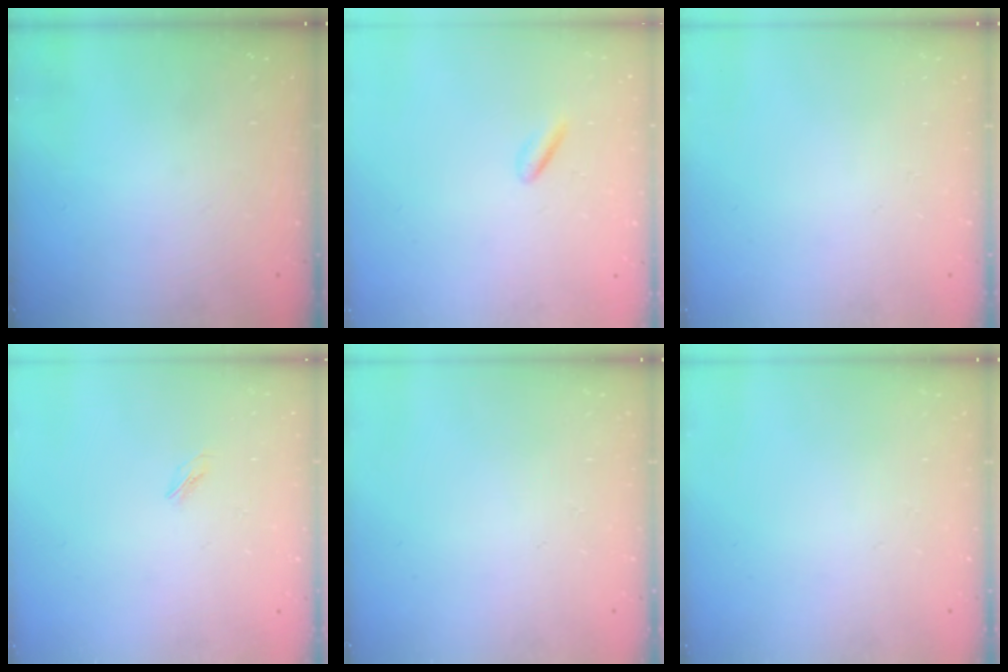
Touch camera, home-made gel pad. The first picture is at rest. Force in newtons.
{"total": 0.9, "press": 0.6, "slide": 0.6}
{"total": 0.0}
{"total": 1.7, "press": 1.7, "slide": 0.2}
{"total": 0.0}
{"total": 0.0}